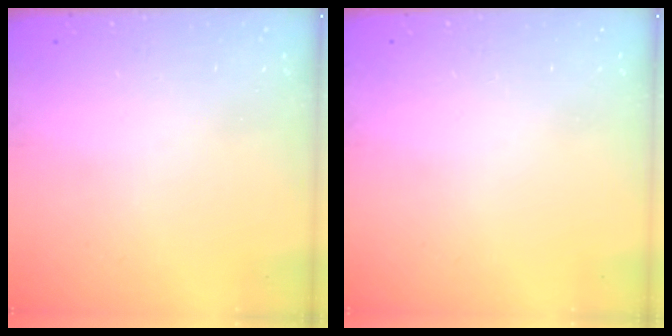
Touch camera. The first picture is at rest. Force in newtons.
{"total": 0.0}